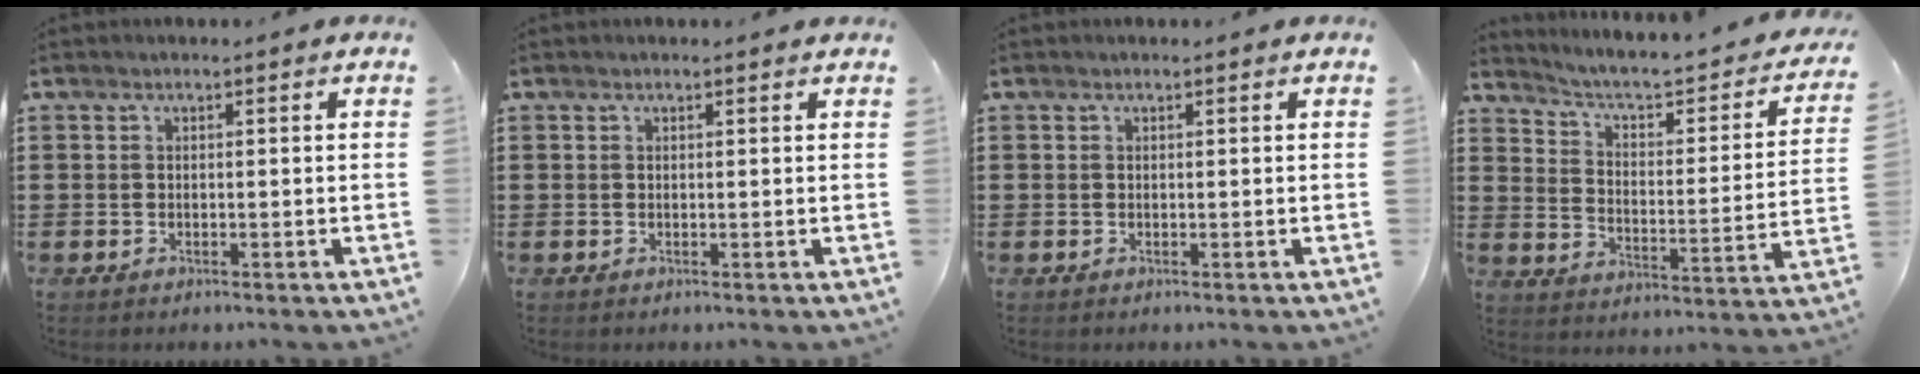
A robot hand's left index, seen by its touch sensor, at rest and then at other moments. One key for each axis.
{"total": 0.0}
{"total": 0.0}
{"total": 3.6, "fx": 2.7, "fy": 0.9, "fz": 2.2, "tx": -0.059, "ty": -0.028, "tz": 0.034}